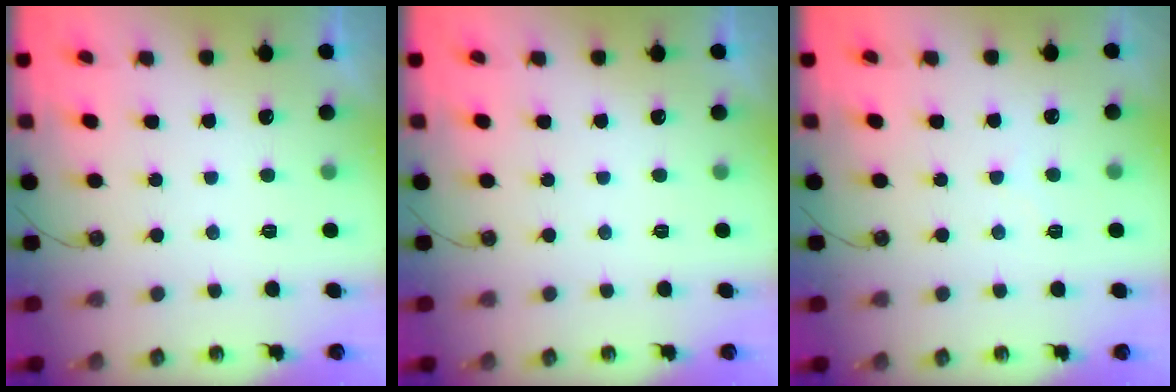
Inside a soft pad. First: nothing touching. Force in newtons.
{"total": 0.0}
{"total": 2.8, "press": 2.8, "slide": 0.5}